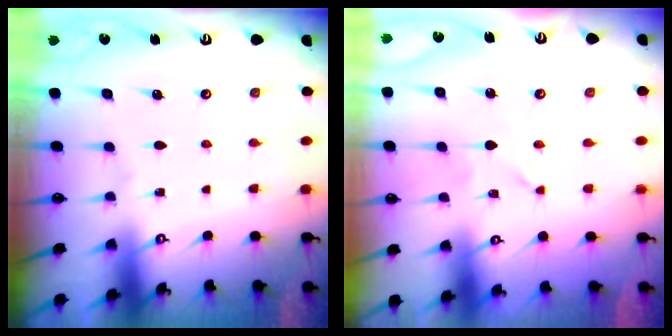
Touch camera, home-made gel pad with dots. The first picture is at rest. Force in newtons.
{"total": 0.0}